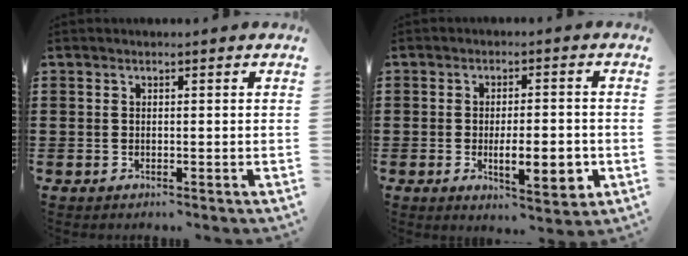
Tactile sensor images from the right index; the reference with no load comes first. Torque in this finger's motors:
{"motor_torque": [0.85, -0.64, 0.59, 0.07]}